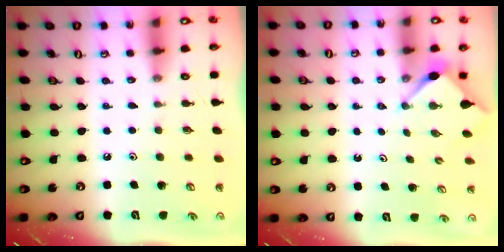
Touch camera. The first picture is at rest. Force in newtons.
{"total": 2.8, "press": 2.8, "slide": 0.3}